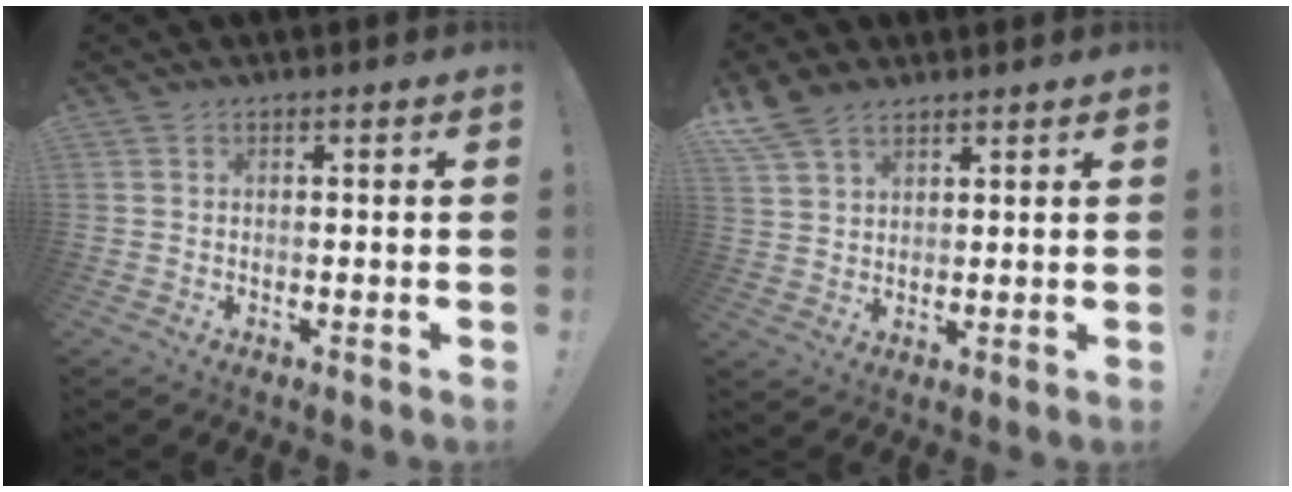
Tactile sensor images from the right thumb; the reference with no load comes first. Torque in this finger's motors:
{"motor_torque": [0.10, 0.13, 0.40, 0.22, 0.01]}